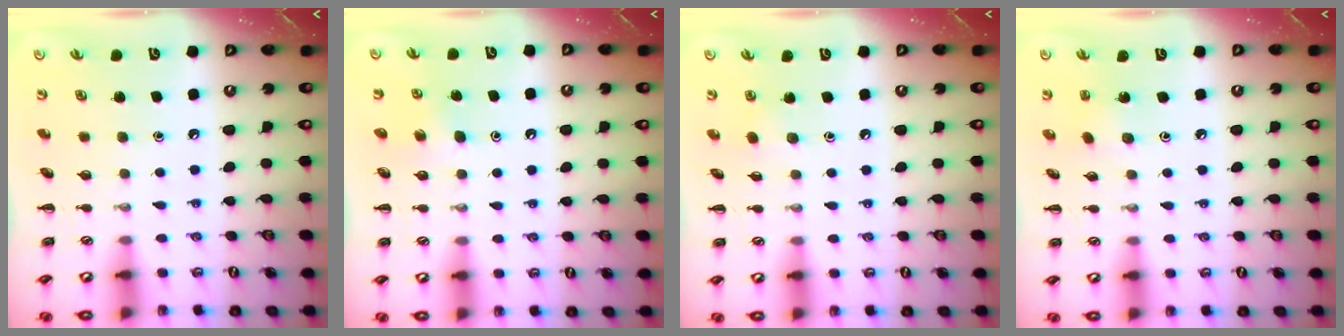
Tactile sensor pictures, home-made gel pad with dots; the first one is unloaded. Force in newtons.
{"total": 4.3, "press": 4.2, "slide": 1.2}
{"total": 2.4, "press": 2.3, "slide": 0.8}
{"total": 2.7, "press": 2.6, "slide": 0.8}